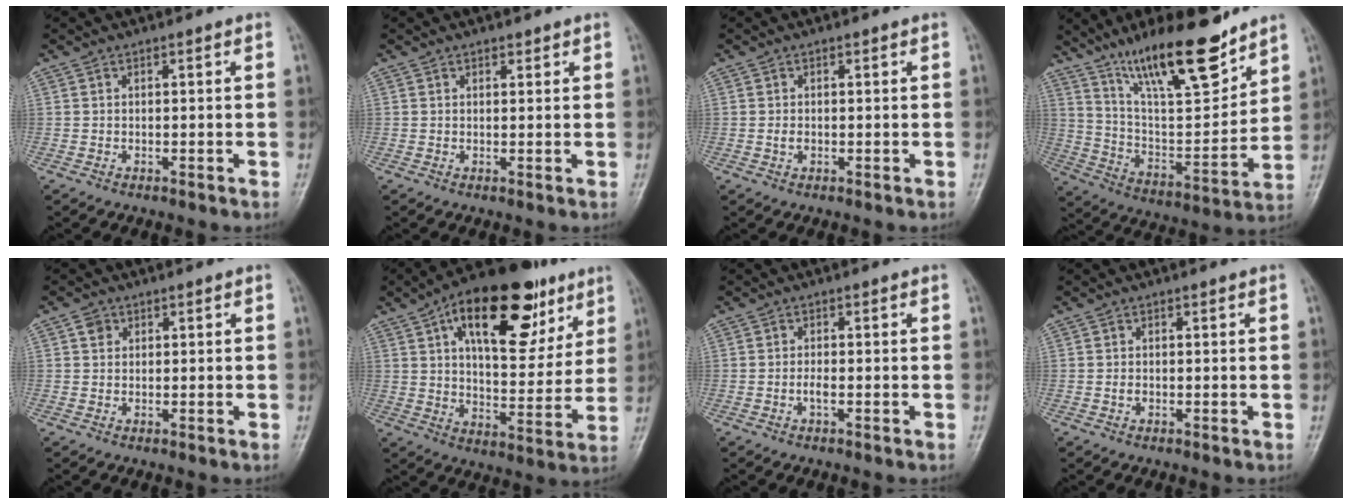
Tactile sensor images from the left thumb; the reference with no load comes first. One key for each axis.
{"total": 1.2, "fx": 0.9, "fy": 0.7, "fz": 0.4, "tx": 0.004, "ty": -0.005, "tz": 0.010}
{"total": 1.1, "fx": -0.1, "fy": 0.8, "fz": 0.7, "tx": -0.013, "ty": 0.000, "tz": -0.001}
{"total": 21.1, "fx": 14.9, "fy": 5.6, "fz": 13.8, "tx": -0.194, "ty": -0.077, "tz": 0.260}
{"total": 1.9, "fx": 0.7, "fy": 1.6, "fz": 0.6, "tx": 0.000, "ty": -0.002, "tz": 0.008}
{"total": 24.7, "fx": 12.1, "fy": 11.8, "fz": 18.0, "tx": -0.232, "ty": -0.016, "tz": 0.186}
{"total": 1.4, "fx": -0.5, "fy": 0.5, "fz": 1.2, "tx": -0.025, "ty": 0.000, "tz": -0.012}
{"total": 0.7, "fx": 0.0, "fy": 0.6, "fz": 0.4, "tx": -0.007, "ty": 0.000, "tz": -0.002}